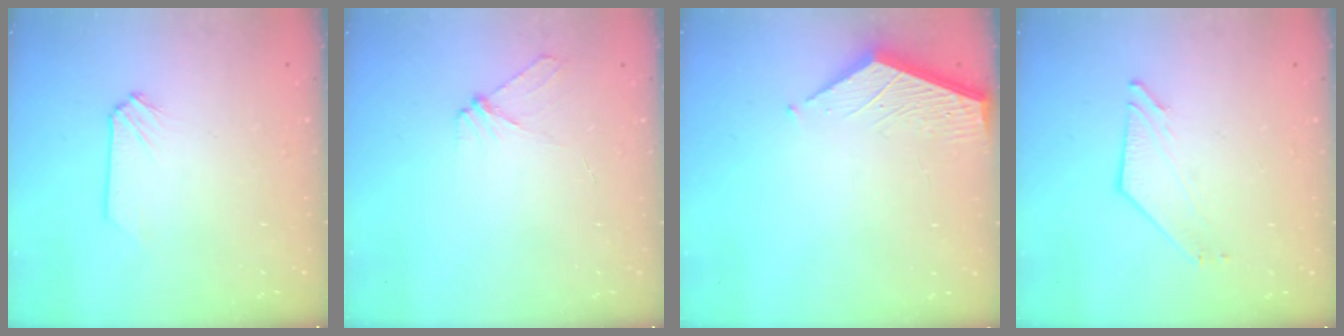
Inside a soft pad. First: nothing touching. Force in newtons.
{"total": 3.6, "press": 3.5, "slide": 0.7}
{"total": 3.4, "press": 3.4, "slide": 0.3}
{"total": 3.1, "press": 3.1, "slide": 0.2}